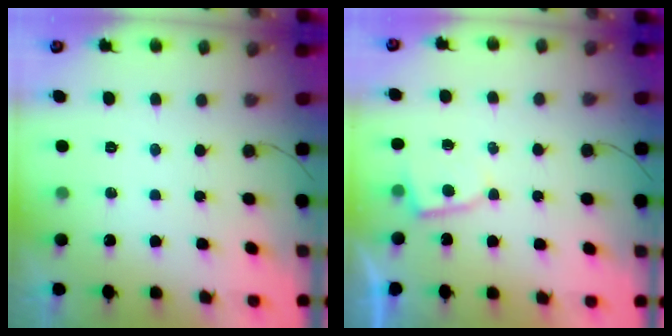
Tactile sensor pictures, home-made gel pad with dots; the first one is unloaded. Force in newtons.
{"total": 4.0, "press": 4.0, "slide": 0.5}